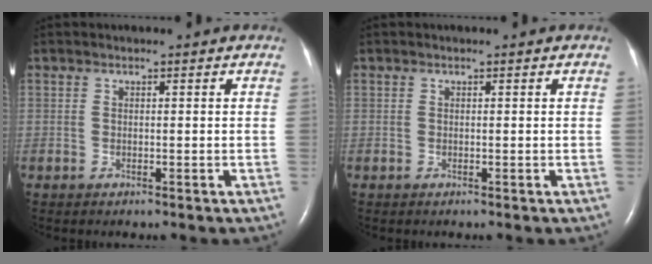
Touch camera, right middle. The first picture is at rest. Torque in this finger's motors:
{"motor_torque": [0.00, 0.00, 0.00, 0.01]}